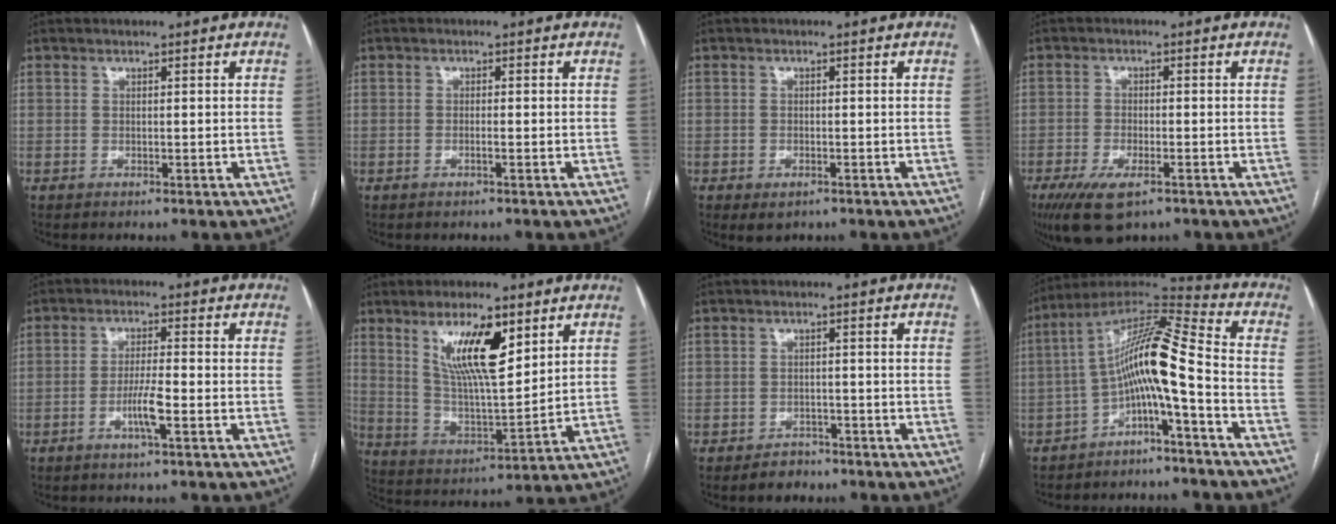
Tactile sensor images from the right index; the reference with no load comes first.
{"total": 0.9, "force": [-0.4, -0.1, 0.8], "torque": [-0.015, 0.001, -0.006]}
{"total": 2.6, "force": [-1.3, 1.7, 1.5], "torque": [-0.022, -0.002, -0.007]}
{"total": 7.3, "force": [-4.3, 2.7, 5.2], "torque": [-0.096, -0.014, -0.068]}
{"total": 4.8, "force": [-1.9, 0.1, 4.4], "torque": [-0.085, -0.005, -0.036]}
{"total": 12.5, "force": [6.3, 2.9, 10.4], "torque": [-0.192, -0.002, 0.121]}
{"total": 2.8, "force": [-2.1, 1.8, 0.4], "torque": [-0.008, 0.005, -0.028]}
{"total": 12.0, "force": [-3.6, 0.5, 11.4], "torque": [-0.194, 0.040, -0.068]}